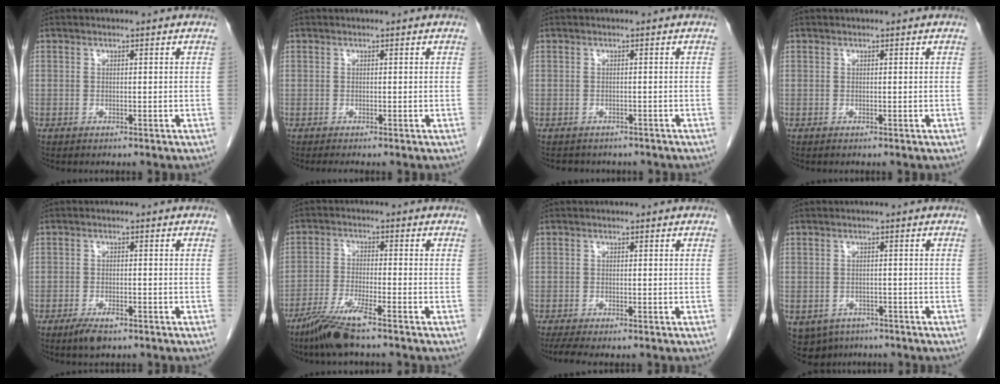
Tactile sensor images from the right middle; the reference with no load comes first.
{"total": 1.1, "force": [-0.9, -0.2, 0.5], "torque": [-0.009, -0.002, -0.014]}
{"total": 4.9, "force": [-4.2, 2.3, 1.2], "torque": [-0.017, 0.005, -0.045]}
{"total": 0.0}
{"total": 3.1, "force": [-2.0, 1.1, 2.1], "torque": [-0.043, -0.002, -0.031]}
{"total": 7.1, "force": [-5.2, 0.1, 4.9], "torque": [-0.102, -0.022, -0.103]}
{"total": 2.5, "force": [-1.8, 0.3, 1.7], "torque": [-0.034, -0.009, -0.035]}
{"total": 7.7, "force": [-4.5, 5.8, 2.2], "torque": [-0.054, -0.005, -0.057]}